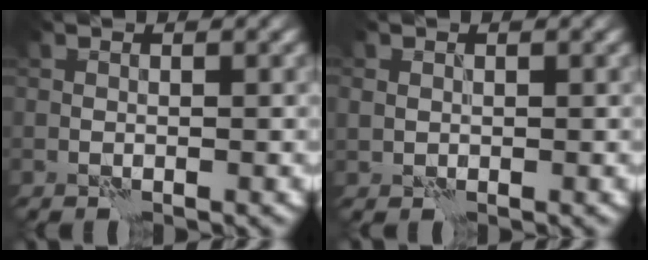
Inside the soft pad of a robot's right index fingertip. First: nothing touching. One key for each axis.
{"total": 1.0, "fx": 0.2, "fy": 0.9, "fz": 0.2, "tx": -0.002, "ty": -0.001, "tz": 0.003}